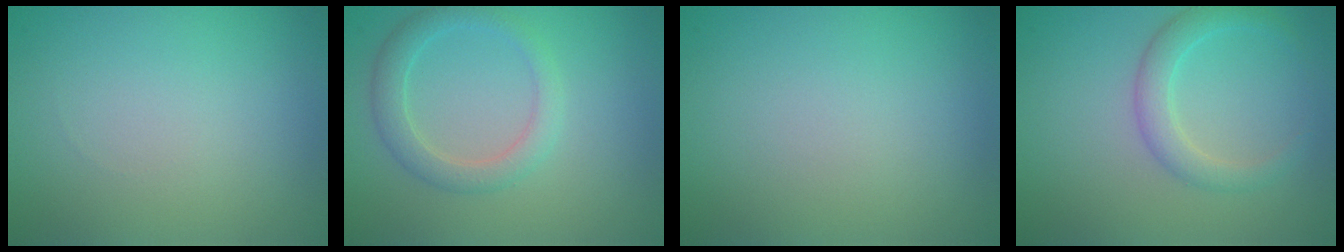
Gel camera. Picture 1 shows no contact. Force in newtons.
{"total": 2.8, "press": 2.8, "slide": 0.1}
{"total": 0.0}
{"total": 2.6, "press": 2.6, "slide": 0.0}